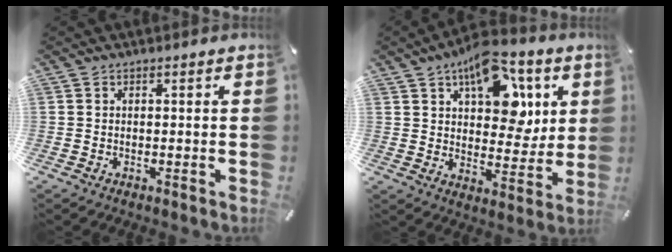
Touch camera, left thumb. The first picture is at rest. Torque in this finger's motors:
{"motor_torque": [2.44, 2.56, 1.88, -0.89, 0.16]}